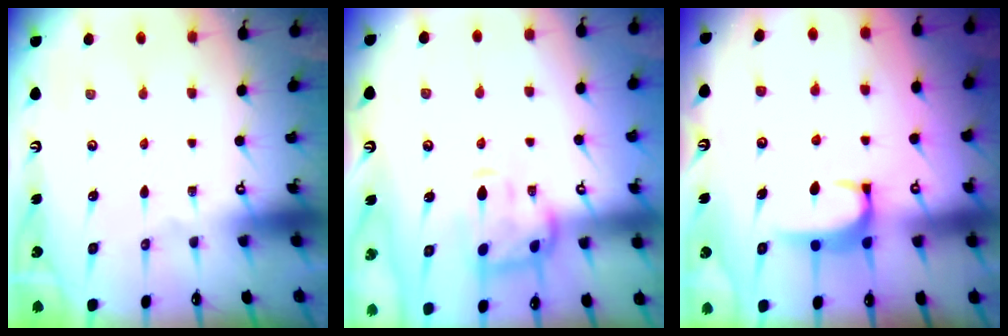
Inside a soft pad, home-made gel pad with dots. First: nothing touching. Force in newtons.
{"total": 5.6, "press": 5.4, "slide": 1.5}
{"total": 2.0, "press": 1.9, "slide": 0.6}